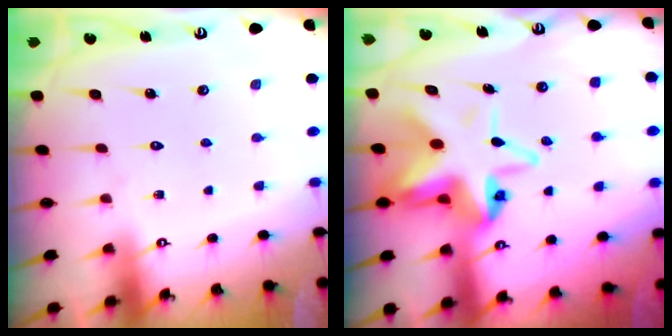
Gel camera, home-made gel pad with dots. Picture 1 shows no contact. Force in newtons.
{"total": 12.3, "press": 12.0, "slide": 2.4}